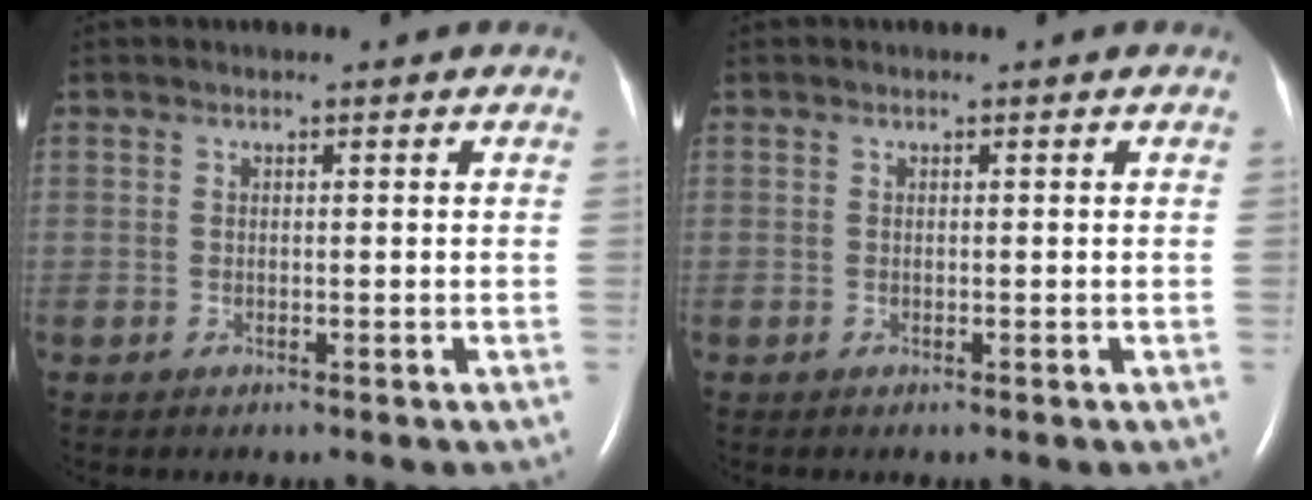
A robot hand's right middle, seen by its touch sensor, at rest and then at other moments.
{"total": 0.0}